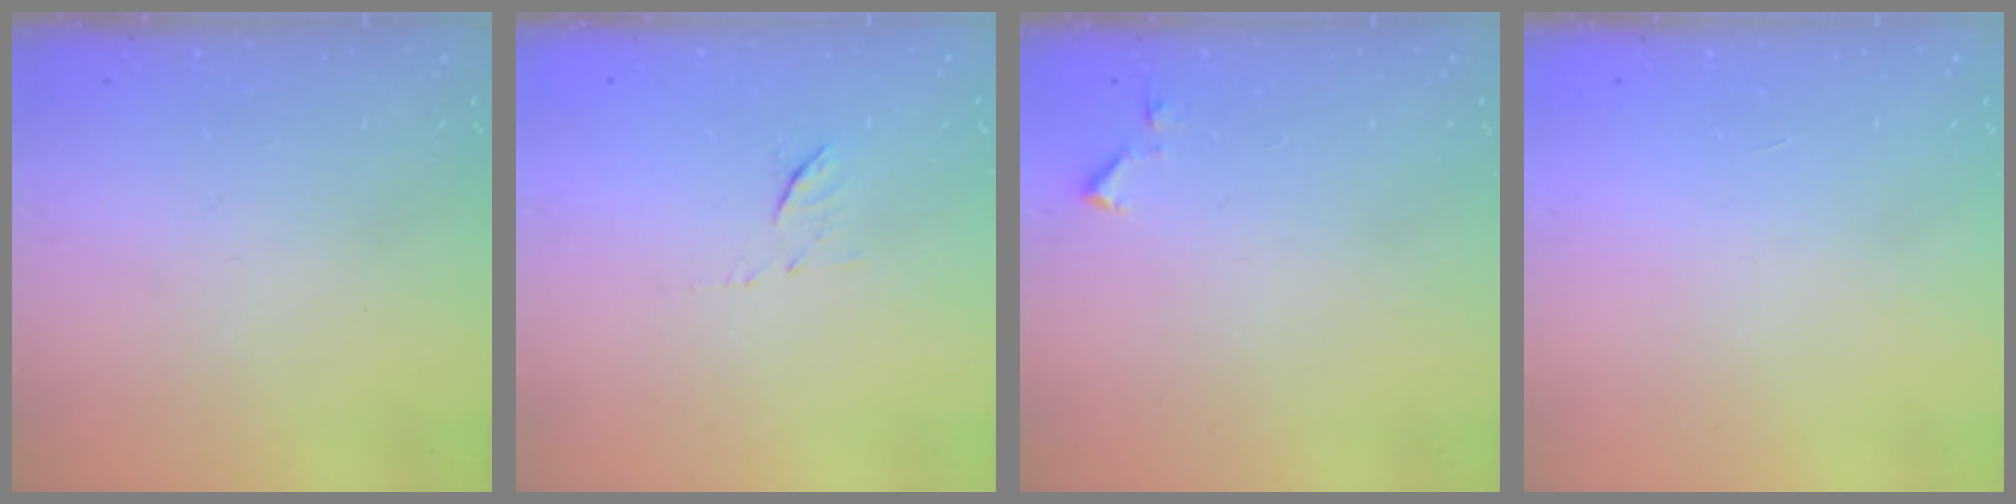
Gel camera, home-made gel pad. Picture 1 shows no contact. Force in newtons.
{"total": 6.0, "press": 6.0, "slide": 0.6}
{"total": 3.1, "press": 3.1, "slide": 0.6}
{"total": 1.7, "press": 1.7, "slide": 0.1}